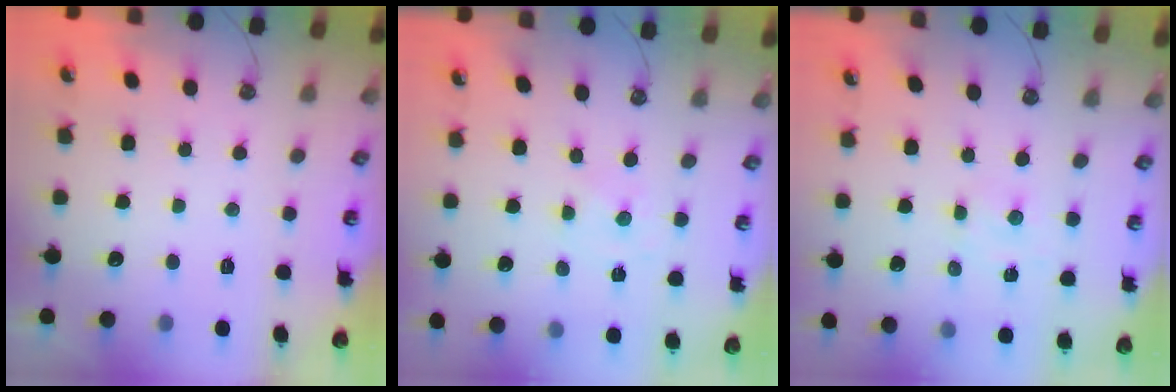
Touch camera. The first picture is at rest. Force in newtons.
{"total": 0.0}
{"total": 2.7, "press": 2.7, "slide": 0.4}